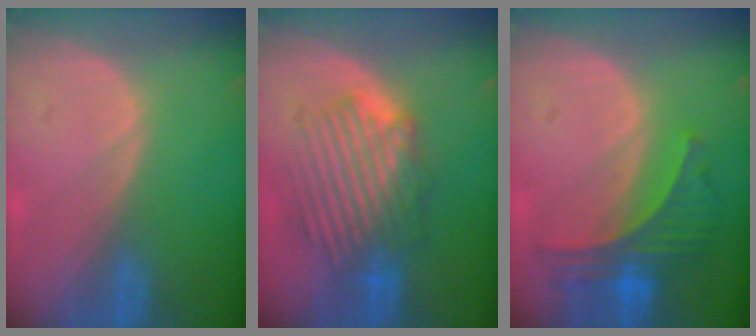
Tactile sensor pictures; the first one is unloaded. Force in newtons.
{"total": 8.8, "press": 8.4, "slide": 2.7}
{"total": 6.8, "press": 6.3, "slide": 2.5}